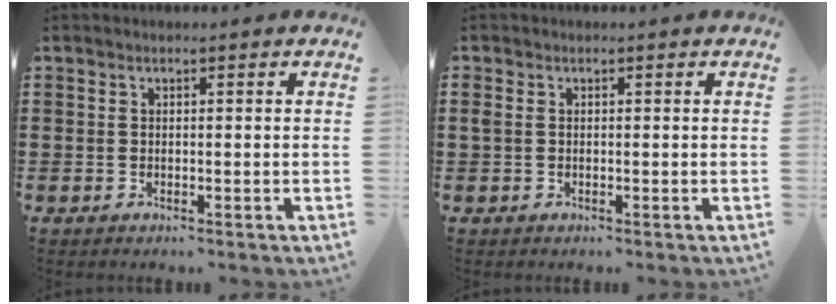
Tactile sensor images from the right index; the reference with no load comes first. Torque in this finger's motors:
{"motor_torque": [0.12, -0.10, 0.04, 0.04]}